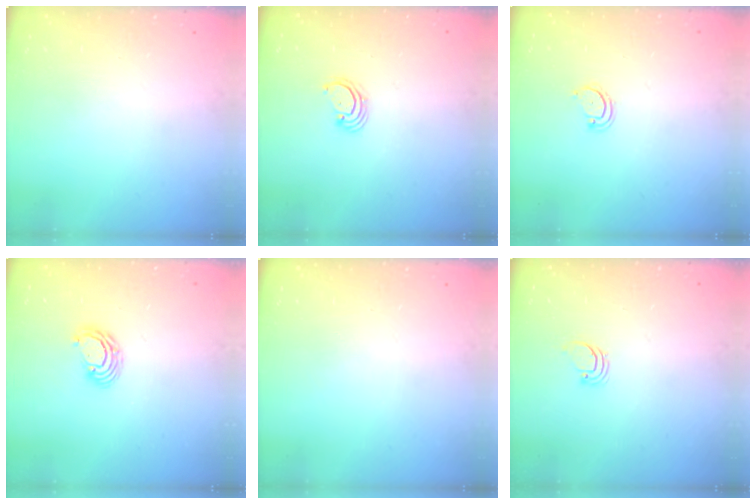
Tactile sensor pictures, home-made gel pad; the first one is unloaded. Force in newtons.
{"total": 2.5, "press": 2.5, "slide": 0.3}
{"total": 2.3, "press": 2.3, "slide": 0.2}
{"total": 5.6, "press": 5.6, "slide": 0.3}
{"total": 0.0}
{"total": 0.9, "press": 0.9, "slide": 0.1}